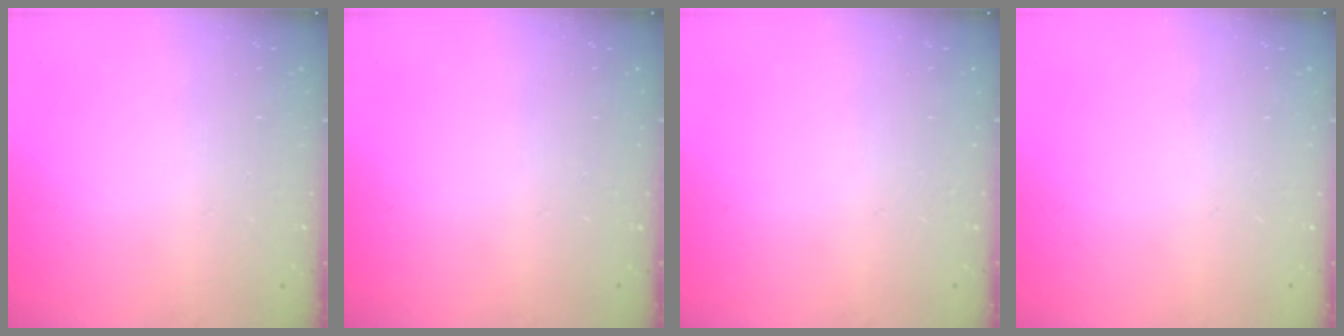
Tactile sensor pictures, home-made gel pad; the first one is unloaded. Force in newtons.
{"total": 0.0}
{"total": 0.0}
{"total": 0.0}